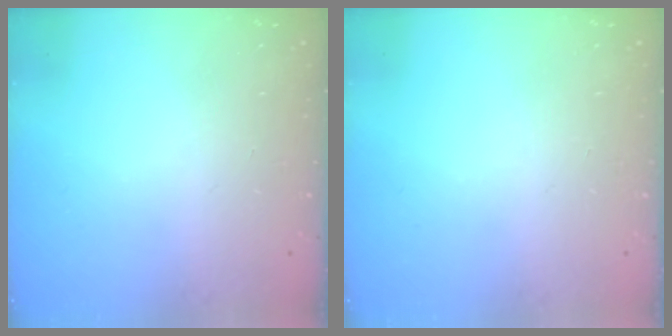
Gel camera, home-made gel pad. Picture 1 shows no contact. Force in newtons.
{"total": 0.0}